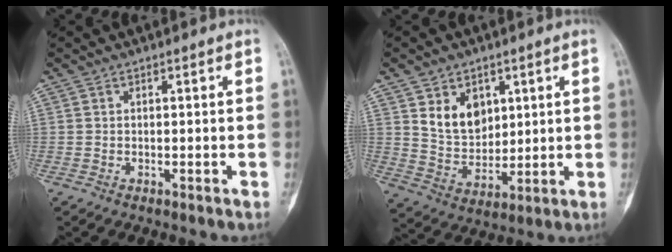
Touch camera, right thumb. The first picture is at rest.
{"total": 9.5, "force": [3.7, 6.9, 5.4], "torque": [-0.063, -0.031, 0.081]}